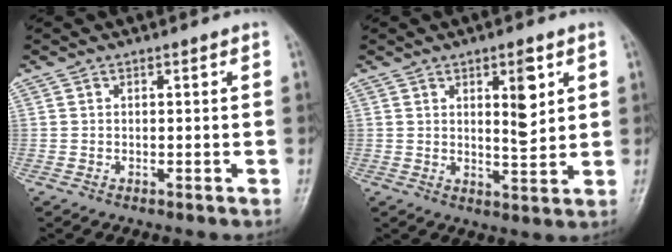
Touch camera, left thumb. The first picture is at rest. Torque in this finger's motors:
{"motor_torque": [0.96, 0.87, 0.61, -0.80, 0.03]}